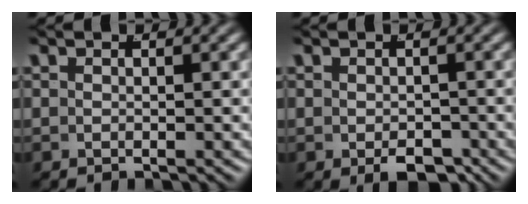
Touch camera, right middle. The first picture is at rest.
{"total": 2.5, "force": [-1.7, 0.9, 1.6], "torque": [-0.023, -0.020, -0.018]}